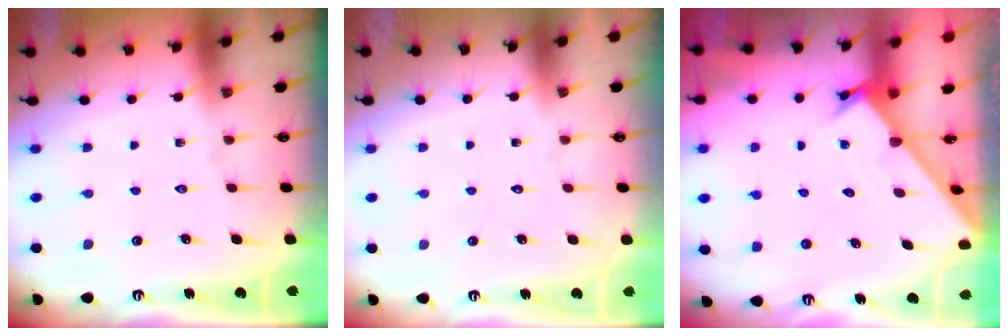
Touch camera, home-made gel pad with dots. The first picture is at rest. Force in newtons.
{"total": 1.7, "press": 1.7, "slide": 0.1}
{"total": 1.8, "press": 1.8, "slide": 0.1}